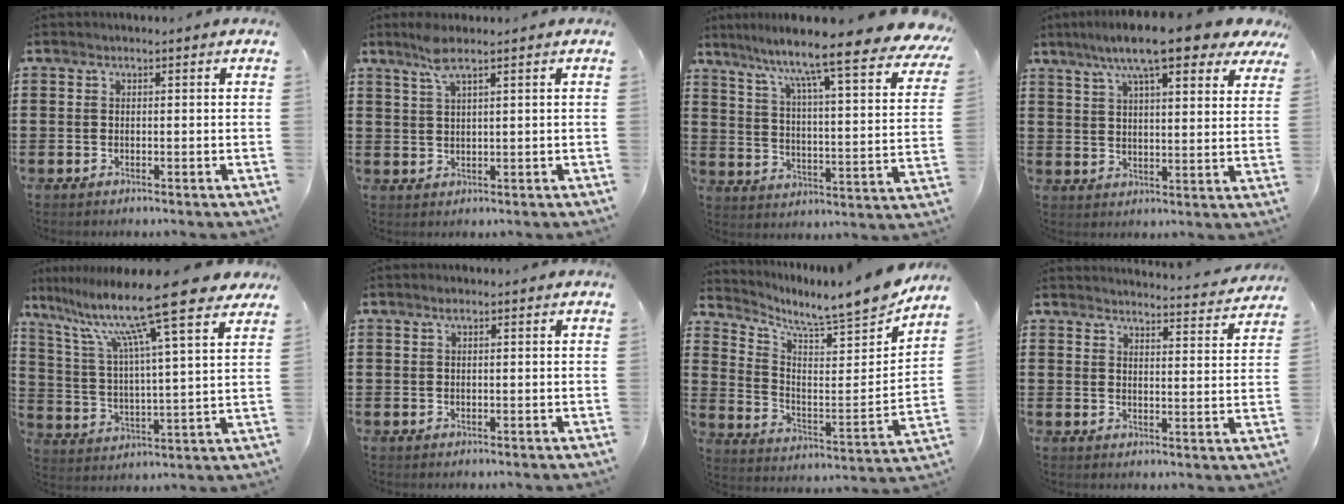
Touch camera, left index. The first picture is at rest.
{"total": 4.2, "force": [2.7, 0.6, 3.2], "torque": [-0.070, 0.003, 0.048]}
{"total": 10.6, "force": [8.6, -0.2, 6.3], "torque": [-0.128, -0.076, 0.129]}
{"total": 11.7, "force": [8.8, 1.8, 7.6], "torque": [-0.155, -0.016, 0.151]}
{"total": 14.6, "force": [11.6, 0.5, 9.0], "torque": [-0.189, -0.067, 0.186]}
{"total": 0.7, "force": [0.5, 0.1, 0.6], "torque": [-0.012, 0.002, 0.009]}
{"total": 7.7, "force": [7.0, 0.5, 2.9], "torque": [-0.067, -0.069, 0.111]}
{"total": 3.4, "force": [3.4, -0.3, 0.4], "torque": [-0.015, -0.028, 0.056]}